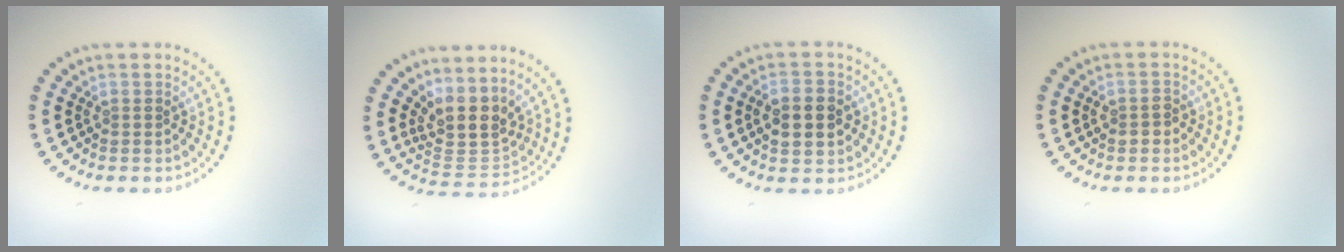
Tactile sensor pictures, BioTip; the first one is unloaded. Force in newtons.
{"total": 4.1, "press": 3.2, "slide": 2.5}
{"total": 4.5, "press": 4.5, "slide": 0.1}
{"total": 1.4, "press": 1.4, "slide": 0.2}